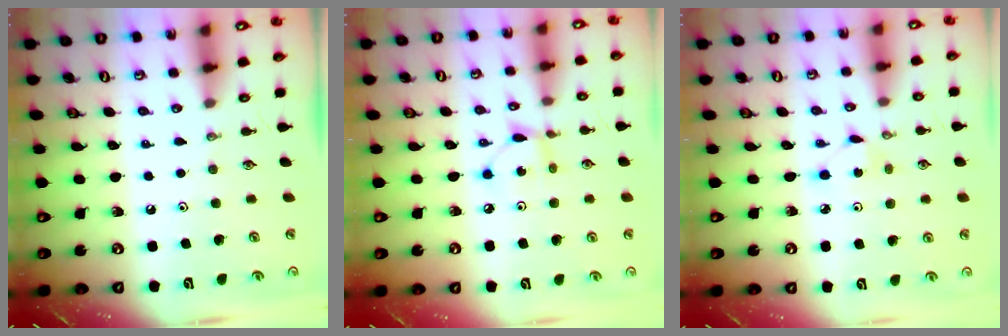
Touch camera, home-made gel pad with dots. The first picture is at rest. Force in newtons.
{"total": 3.8, "press": 3.8, "slide": 0.0}
{"total": 2.8, "press": 2.7, "slide": 0.3}